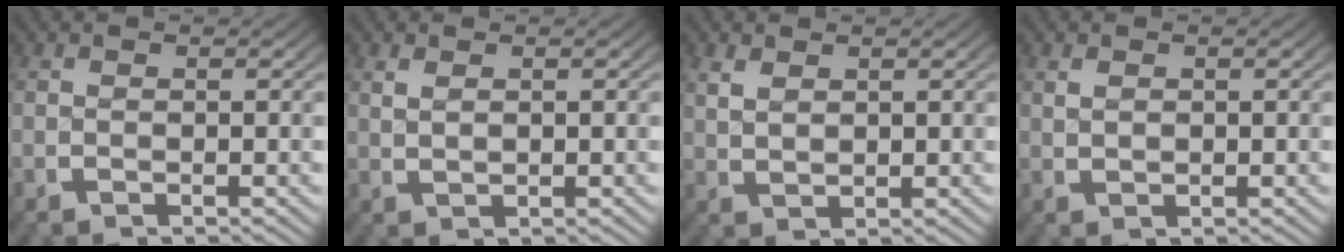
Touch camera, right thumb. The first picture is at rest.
{"total": 1.3, "force": [0.8, 0.6, 0.9], "torque": [-0.015, 0.001, 0.019]}
{"total": 2.0, "force": [1.2, 1.1, 1.0], "torque": [-0.015, -0.001, 0.031]}
{"total": 1.3, "force": [0.5, 0.9, 0.7], "torque": [-0.014, -0.002, 0.013]}